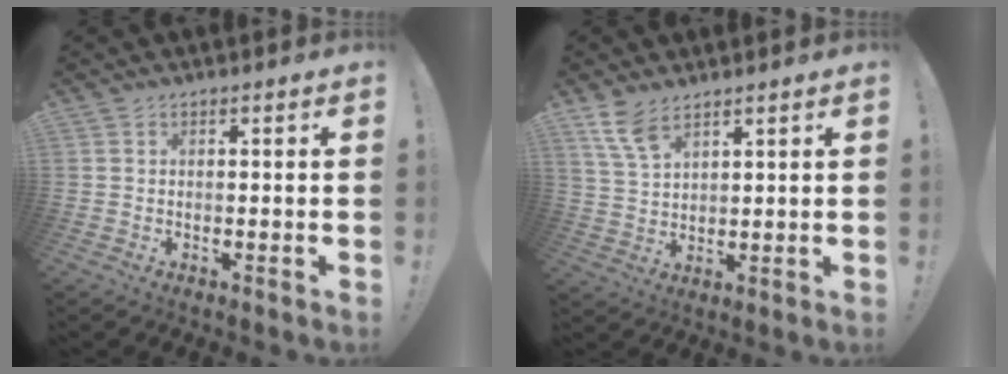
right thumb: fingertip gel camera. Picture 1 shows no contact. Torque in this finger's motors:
{"motor_torque": [0.01, 0.03, 0.04, 0.38, 0.01]}